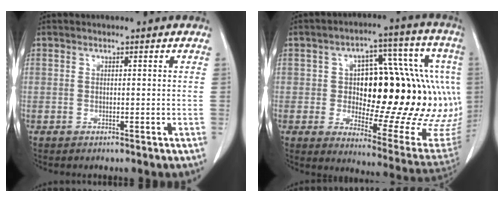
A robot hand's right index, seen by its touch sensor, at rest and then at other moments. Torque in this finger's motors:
{"motor_torque": [1.21, 0.53, 0.56, 0.11]}